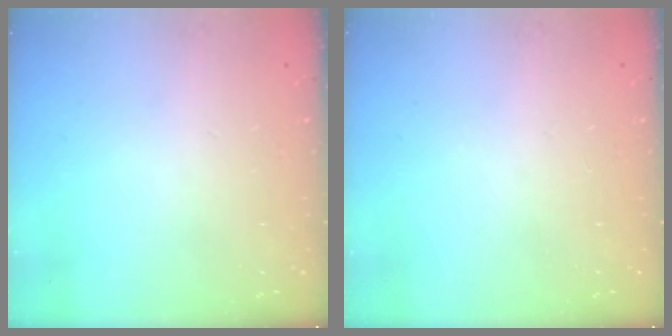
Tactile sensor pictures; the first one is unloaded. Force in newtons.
{"total": 0.0}